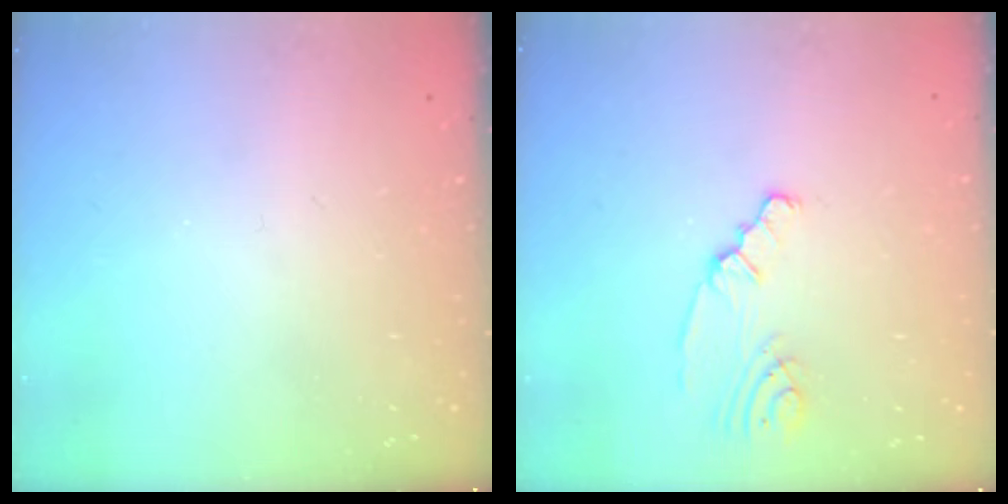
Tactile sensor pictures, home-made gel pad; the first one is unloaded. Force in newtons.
{"total": 2.3, "press": 2.3, "slide": 0.2}